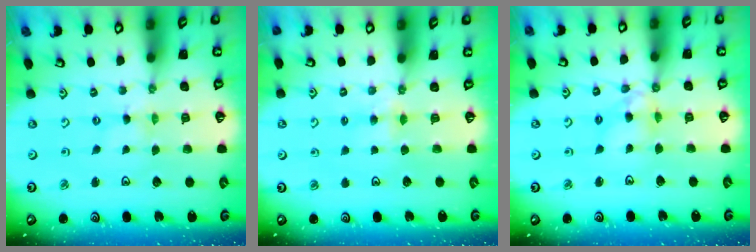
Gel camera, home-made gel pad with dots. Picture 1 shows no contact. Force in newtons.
{"total": 3.8, "press": 3.8, "slide": 0.6}
{"total": 7.8, "press": 7.7, "slide": 0.7}